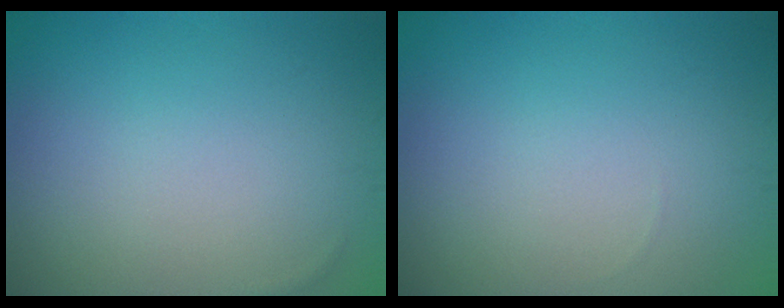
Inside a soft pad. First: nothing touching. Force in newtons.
{"total": 0.0}